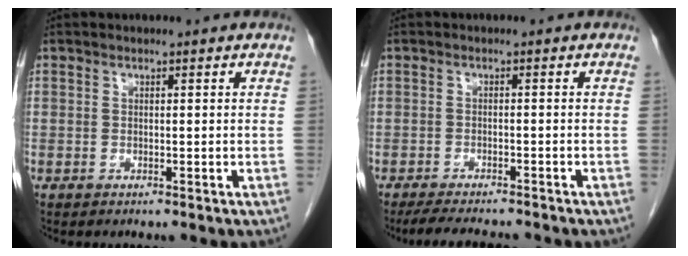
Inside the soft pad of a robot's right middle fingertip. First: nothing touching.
{"total": 7.3, "force": [-6.5, 1.2, 3.2], "torque": [-0.046, -0.013, -0.097]}